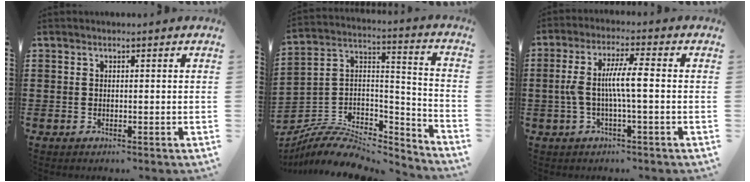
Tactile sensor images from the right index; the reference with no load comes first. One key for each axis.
{"total": 7.5, "fx": -5.7, "fy": 3.6, "fz": 3.4, "tx": -0.072, "ty": 0.010, "tz": -0.110}
{"total": 6.4, "fx": -0.5, "fy": 0.9, "fz": 6.4, "tx": -0.136, "ty": -0.007, "tz": -0.019}